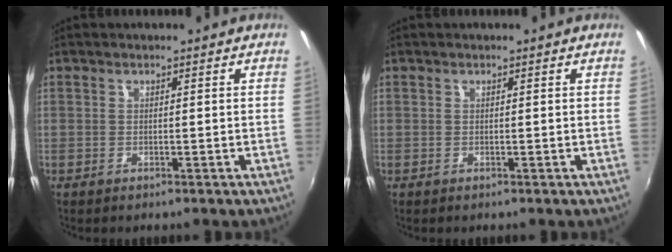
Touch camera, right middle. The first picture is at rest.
{"total": 0.0}